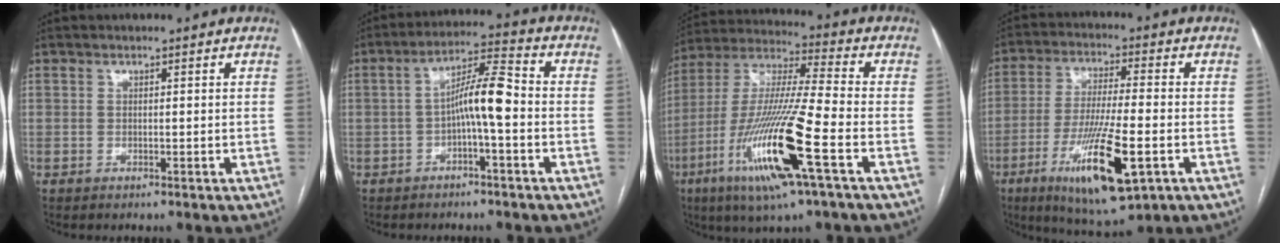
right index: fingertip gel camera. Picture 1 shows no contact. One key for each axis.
{"total": 7.4, "fx": -1.4, "fy": 0.7, "fz": 7.2, "tx": -0.127, "ty": 0.025, "tz": -0.026}
{"total": 19.4, "fx": -7.6, "fy": 0.8, "fz": 17.8, "tx": -0.383, "ty": -0.029, "tz": -0.144}
{"total": 15.1, "fx": -5.9, "fy": 2.3, "fz": 13.8, "tx": -0.260, "ty": -0.029, "tz": -0.094}